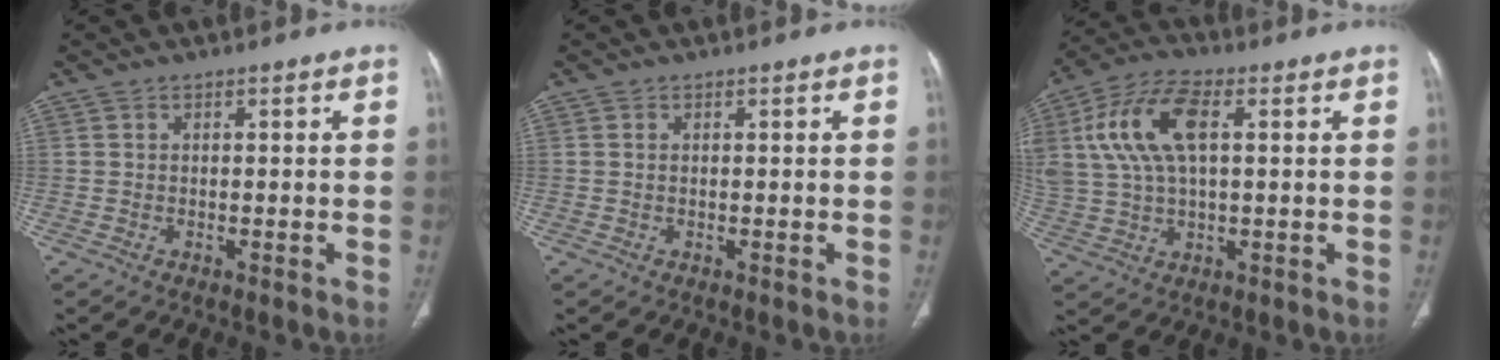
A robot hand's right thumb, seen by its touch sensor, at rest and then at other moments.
{"total": 0.0}
{"total": 14.3, "force": [3.5, 7.1, 12.0], "torque": [-0.262, 0.018, 0.069]}